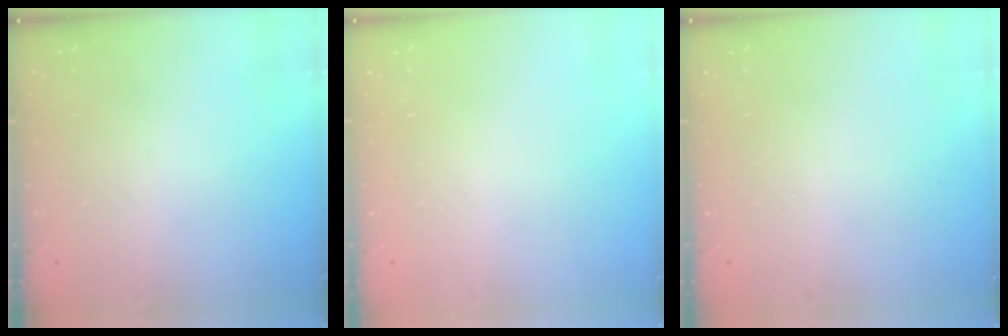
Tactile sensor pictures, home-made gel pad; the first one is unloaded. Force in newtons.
{"total": 0.0}
{"total": 0.0}